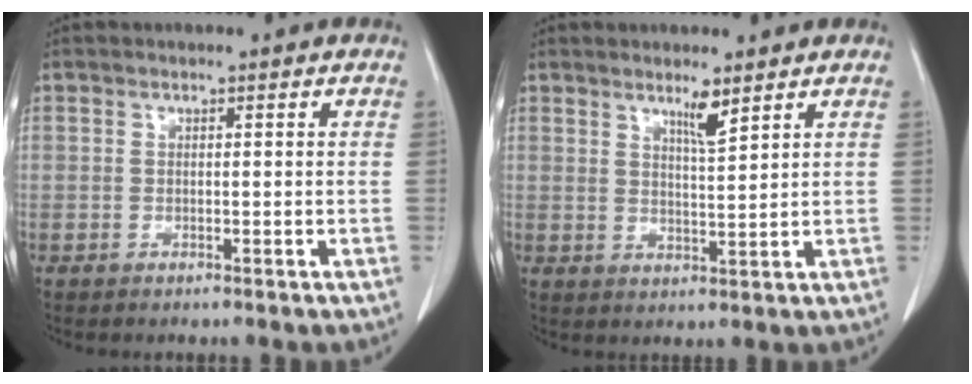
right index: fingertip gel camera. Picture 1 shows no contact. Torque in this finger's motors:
{"motor_torque": [0.09, 0.16, 0.08, 0.03]}